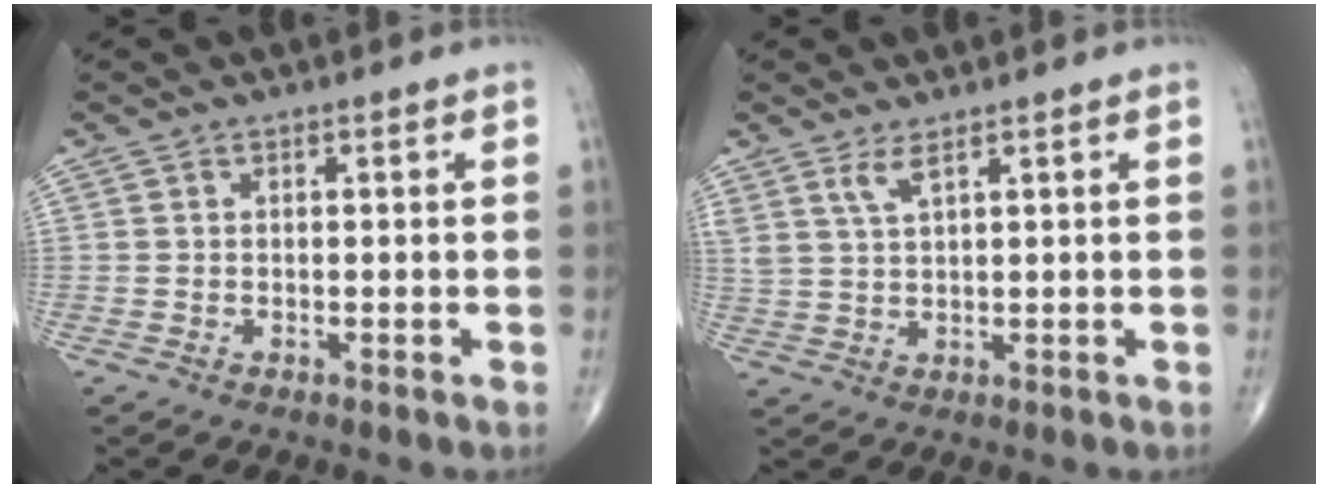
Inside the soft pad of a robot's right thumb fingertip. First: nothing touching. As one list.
[{"total": 3.2, "force": [2.1, 0.6, 2.4], "torque": [-0.054, -0.013, 0.050]}]